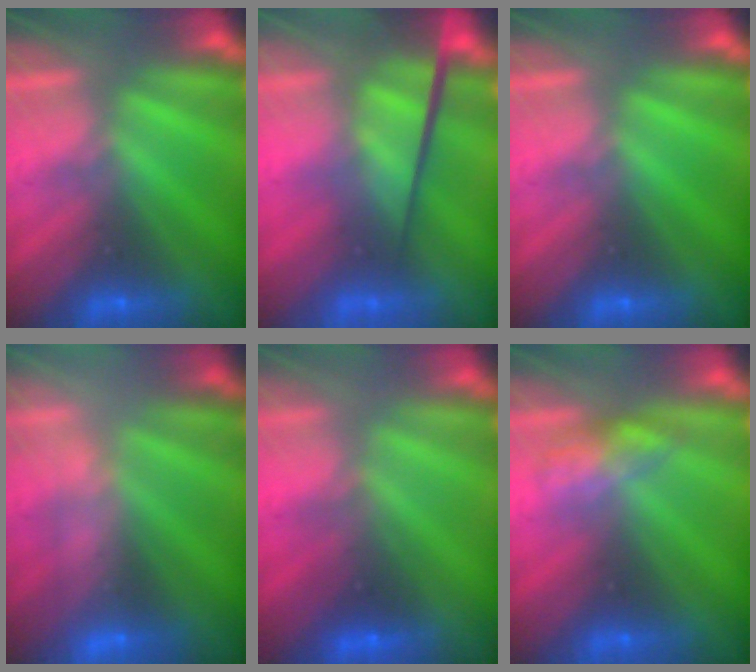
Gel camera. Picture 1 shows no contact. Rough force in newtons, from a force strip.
{"total": 3.7}
{"total": 0.0}
{"total": 2.5}
{"total": 1.7}
{"total": 2.7}